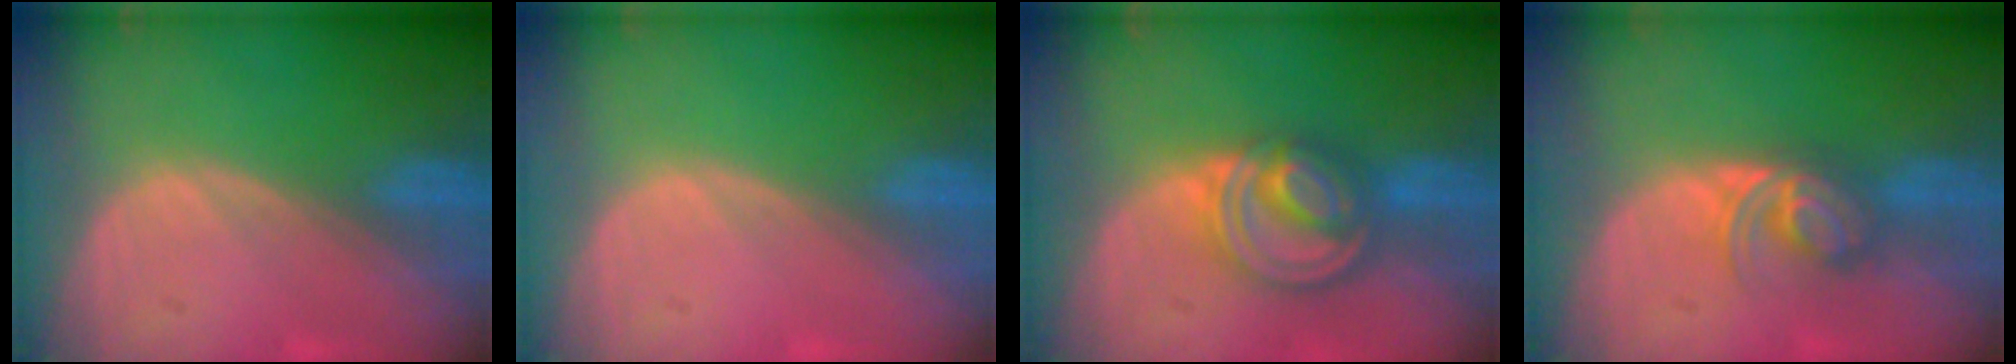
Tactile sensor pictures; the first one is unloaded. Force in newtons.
{"total": 0.0}
{"total": 8.1, "press": 7.0, "slide": 4.1}
{"total": 5.6, "press": 4.9, "slide": 2.8}